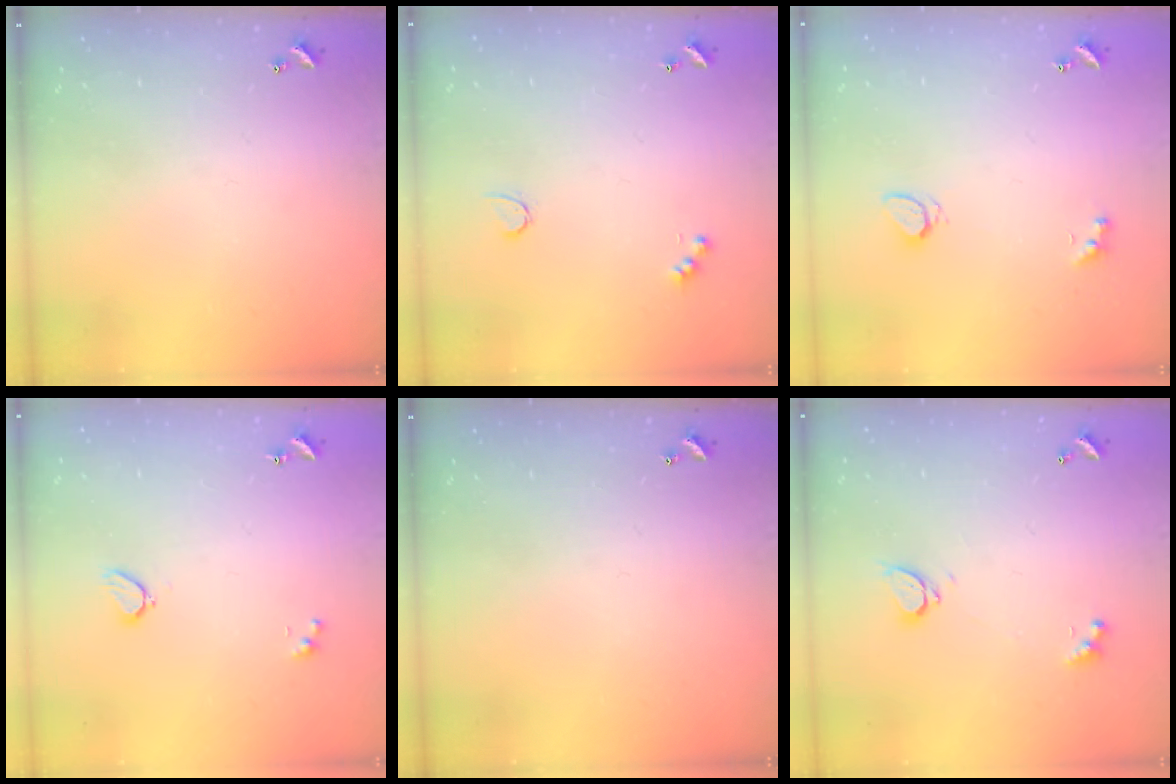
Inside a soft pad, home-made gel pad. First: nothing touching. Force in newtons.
{"total": 2.6, "press": 2.5, "slide": 0.5}
{"total": 2.1, "press": 2.0, "slide": 0.6}
{"total": 1.9, "press": 1.9, "slide": 0.6}
{"total": 0.0}
{"total": 2.3, "press": 2.2, "slide": 0.7}